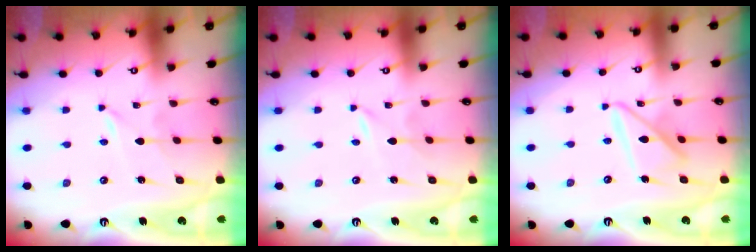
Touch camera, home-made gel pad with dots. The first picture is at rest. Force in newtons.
{"total": 0.0}
{"total": 12.2, "press": 12.2, "slide": 1.1}